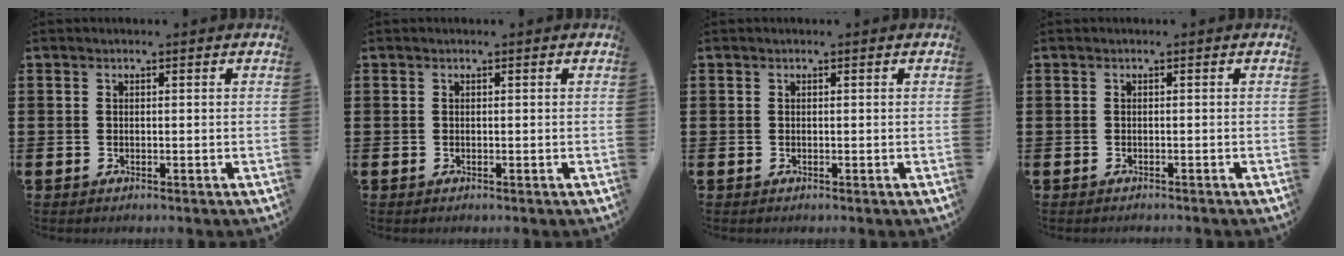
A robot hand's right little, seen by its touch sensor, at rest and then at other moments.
{"total": 0.0}
{"total": 0.0}
{"total": 0.0}